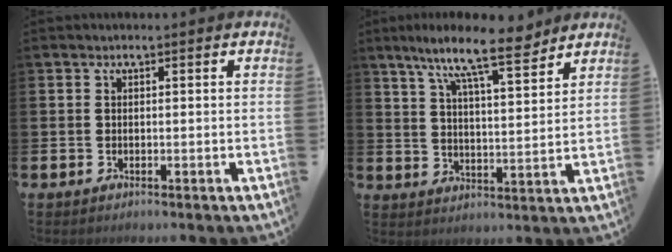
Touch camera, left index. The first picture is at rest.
{"total": 10.8, "force": [8.9, 1.8, 5.8], "torque": [-0.113, -0.043, 0.152]}